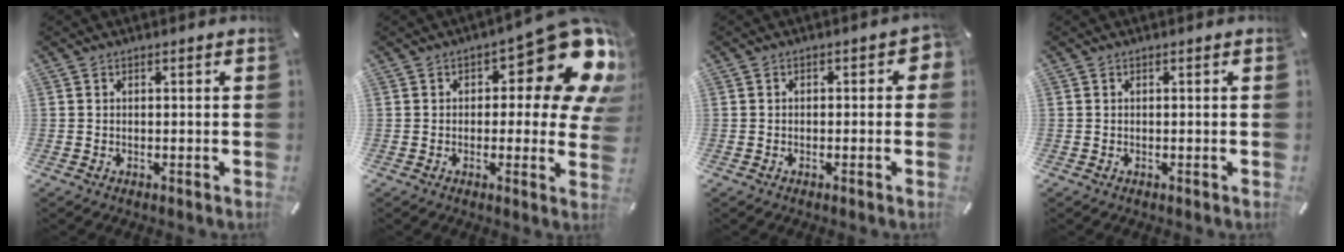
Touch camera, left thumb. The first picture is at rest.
{"total": 17.3, "force": [7.7, 6.9, 13.9], "torque": [-0.162, -0.064, 0.121]}
{"total": 2.0, "force": [-0.7, 1.3, 1.4], "torque": [-0.017, 0.005, -0.017]}
{"total": 0.0}